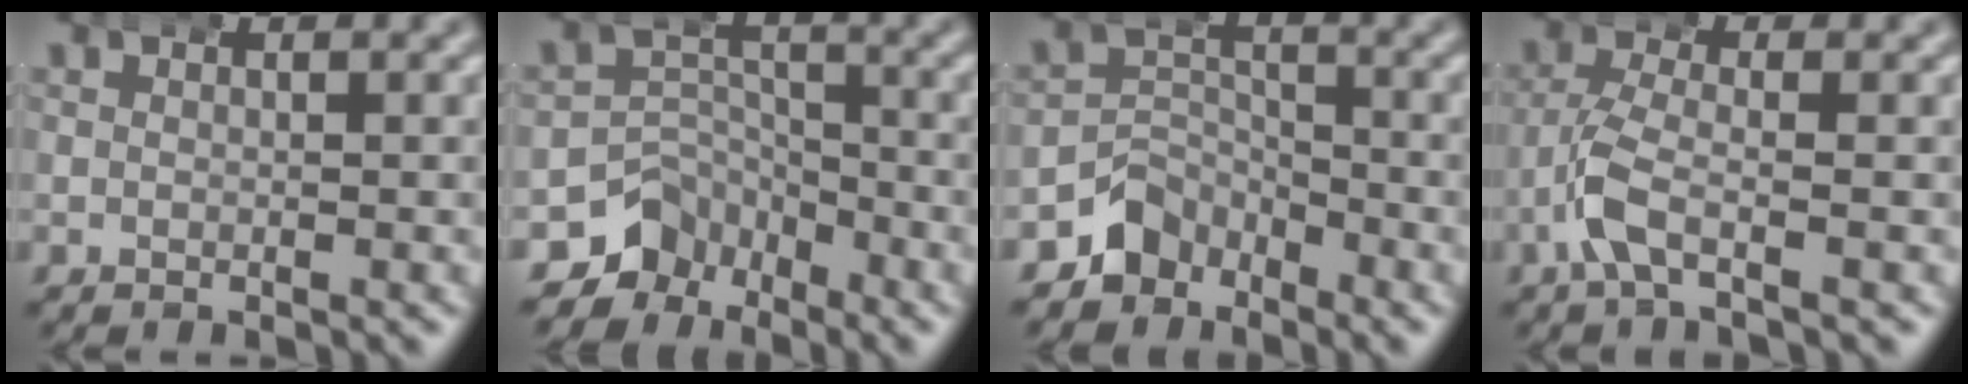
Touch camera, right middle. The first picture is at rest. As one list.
[{"total": 7.2, "force": [-4.0, 5.7, 1.9], "torque": [-0.041, -0.025, -0.078]}, {"total": 4.7, "force": [-3.0, 3.5, 1.0], "torque": [-0.028, -0.009, -0.063]}, {"total": 3.0, "force": [-1.5, 1.0, 2.4], "torque": [-0.063, -0.008, -0.028]}]